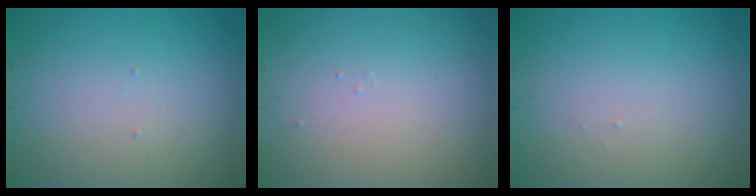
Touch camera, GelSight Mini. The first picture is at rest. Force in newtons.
{"total": 0.0}
{"total": 0.0}